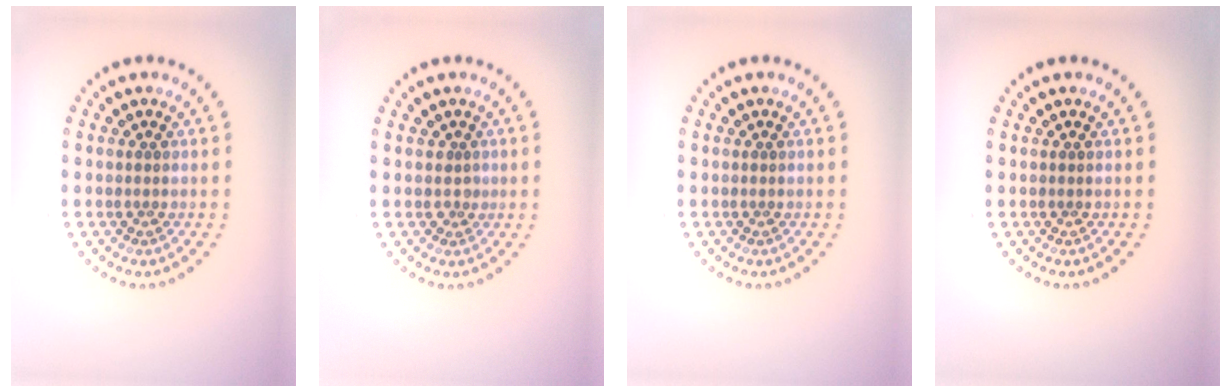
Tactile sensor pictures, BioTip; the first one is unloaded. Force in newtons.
{"total": 0.8, "press": 0.5, "slide": 0.6}
{"total": 0.0}
{"total": 0.0}